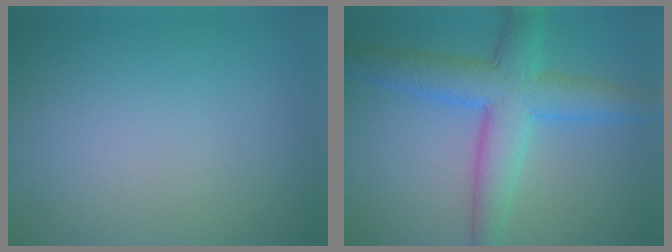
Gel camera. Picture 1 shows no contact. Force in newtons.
{"total": 6.7, "press": 6.7, "slide": 0.1}